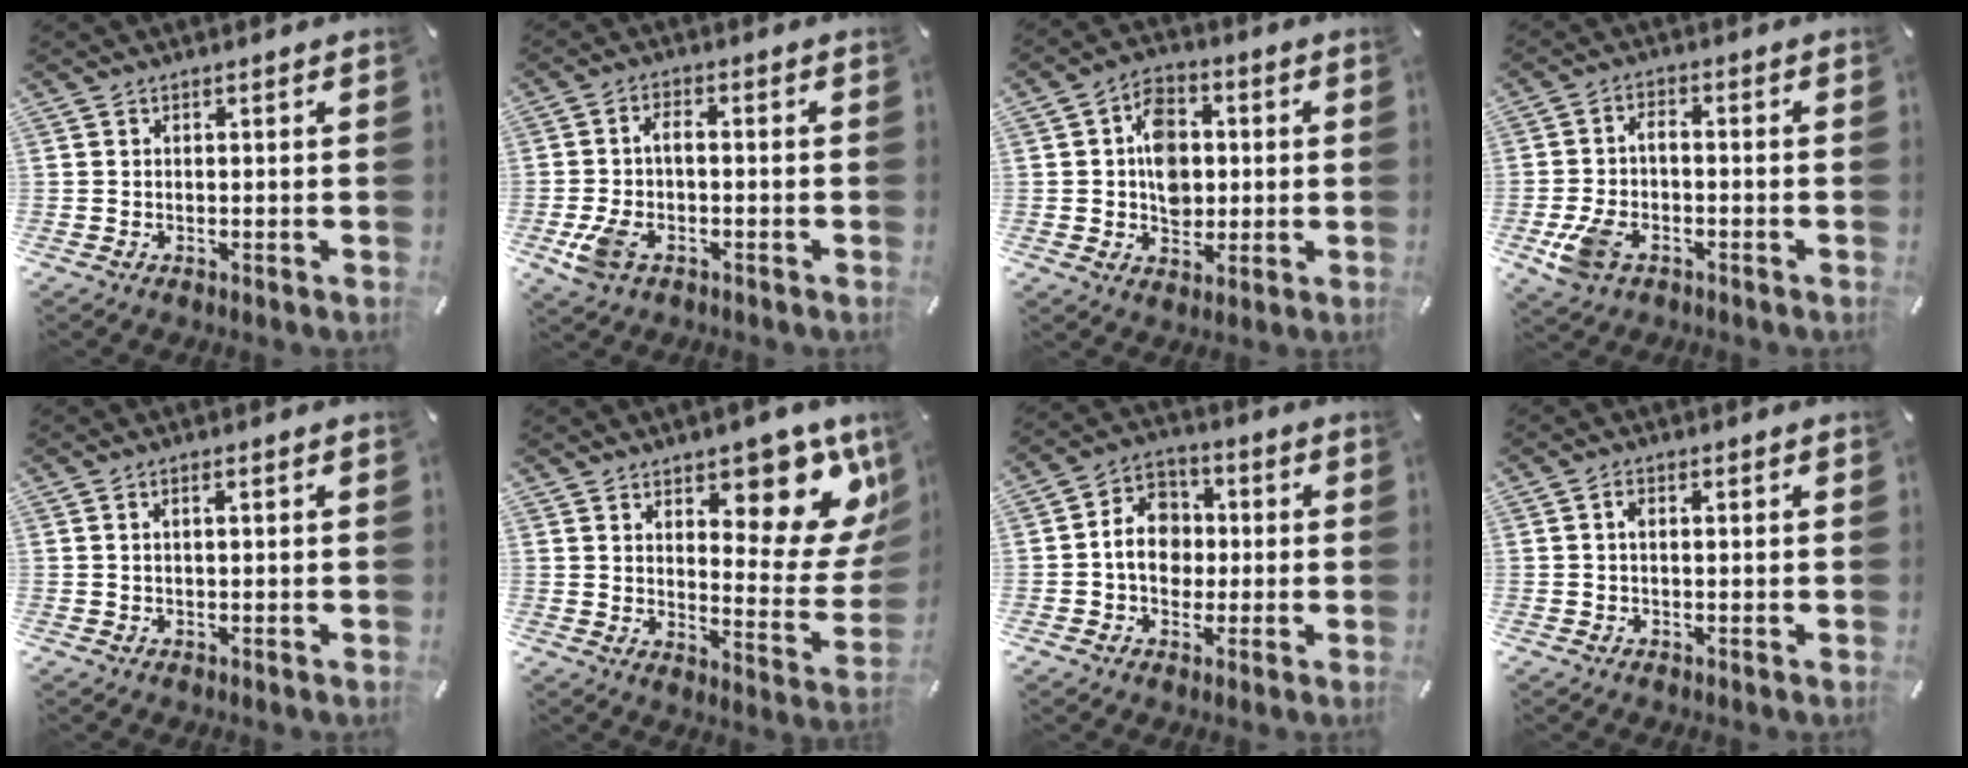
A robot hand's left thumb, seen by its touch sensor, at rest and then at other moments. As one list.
[{"total": 6.3, "force": [-1.9, 3.2, 5.1], "torque": [-0.117, 0.000, -0.038]}, {"total": 9.7, "force": [0.4, 7.9, 5.7], "torque": [-0.082, 0.006, 0.008]}, {"total": 7.4, "force": [-2.8, 4.3, 5.4], "torque": [-0.125, 0.005, -0.053]}, {"total": 1.5, "force": [0.3, 0.3, 1.4], "torque": [-0.027, 0.001, 0.004]}, {"total": 15.6, "force": [10.2, 6.3, 10.0], "torque": [-0.110, -0.101, 0.168]}, {"total": 9.2, "force": [-0.8, 7.7, 5.1], "torque": [-0.090, 0.015, -0.014]}, {"total": 1.7, "force": [0.3, 0.7, 1.5], "torque": [-0.032, 0.005, 0.003]}]